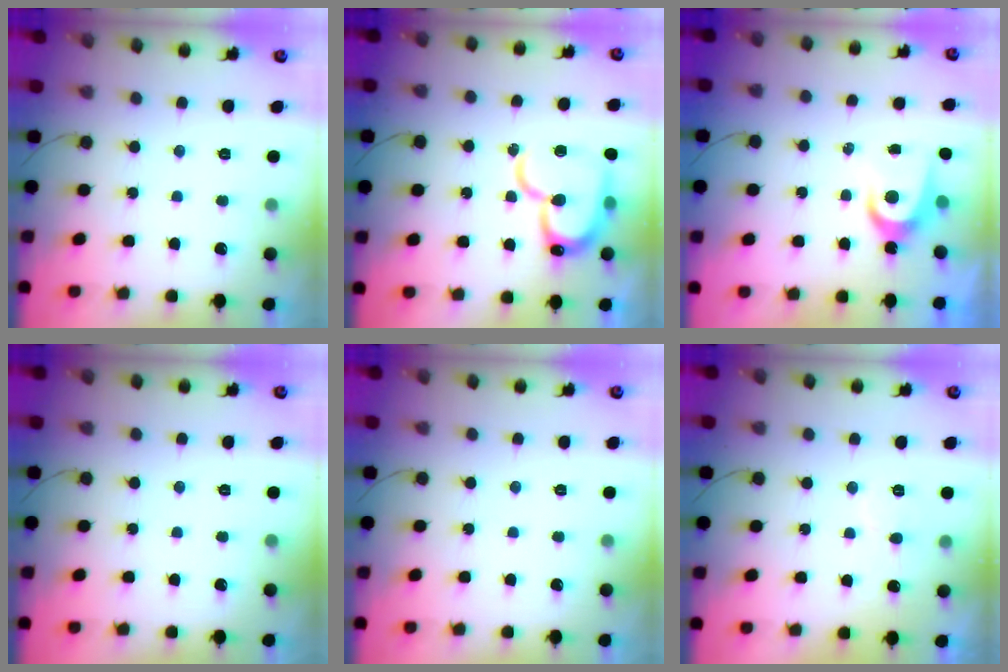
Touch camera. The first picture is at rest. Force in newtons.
{"total": 19.0, "press": 18.9, "slide": 2.0}
{"total": 6.4, "press": 6.4, "slide": 0.4}
{"total": 0.0}
{"total": 0.0}
{"total": 5.7, "press": 5.7, "slide": 0.5}